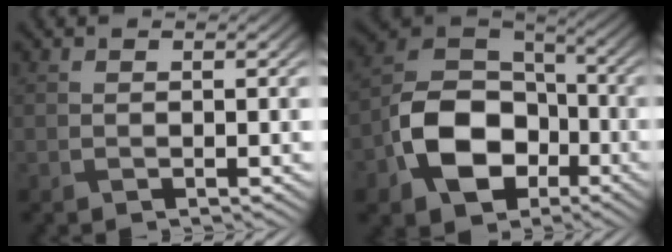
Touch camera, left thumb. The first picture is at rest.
{"total": 12.1, "force": [-4.4, 8.5, 7.4], "torque": [-0.157, -0.010, -0.097]}